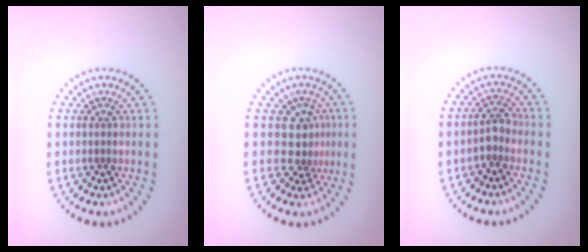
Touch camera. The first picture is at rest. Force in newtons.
{"total": 2.4, "press": 1.7, "slide": 1.7}
{"total": 1.6, "press": 1.5, "slide": 0.7}